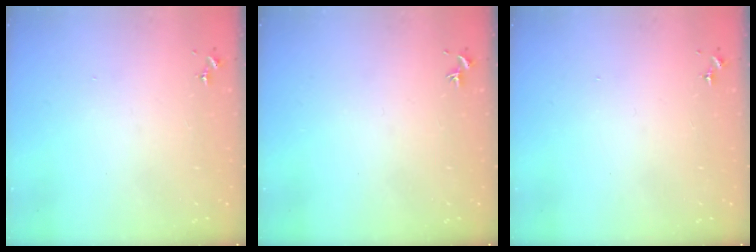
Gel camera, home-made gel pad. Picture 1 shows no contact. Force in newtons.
{"total": 0.0}
{"total": 0.0}